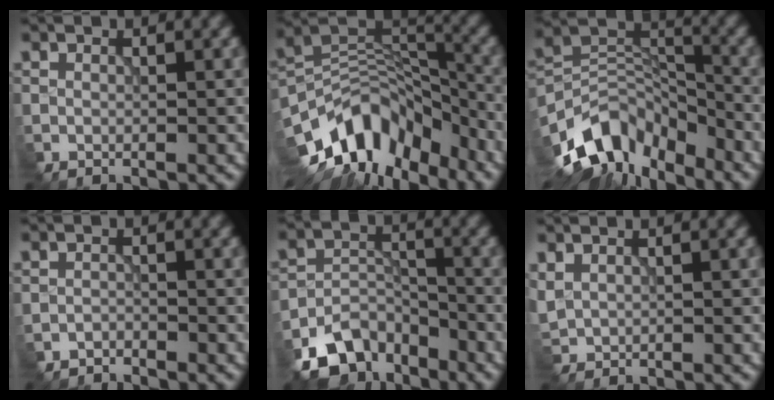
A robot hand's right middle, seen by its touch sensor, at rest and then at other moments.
{"total": 11.2, "force": [-7.5, 6.1, 5.7], "torque": [-0.096, 0.018, -0.143]}
{"total": 9.6, "force": [-6.9, 5.1, 4.3], "torque": [-0.071, 0.000, -0.141]}
{"total": 1.1, "force": [-1.0, 0.1, -0.4], "torque": [0.007, 0.002, -0.021]}
{"total": 6.8, "force": [-5.2, 3.6, 2.3], "torque": [-0.037, -0.008, -0.097]}
{"total": 1.3, "force": [1.0, 0.7, 0.4], "torque": [-0.019, 0.002, 0.030]}